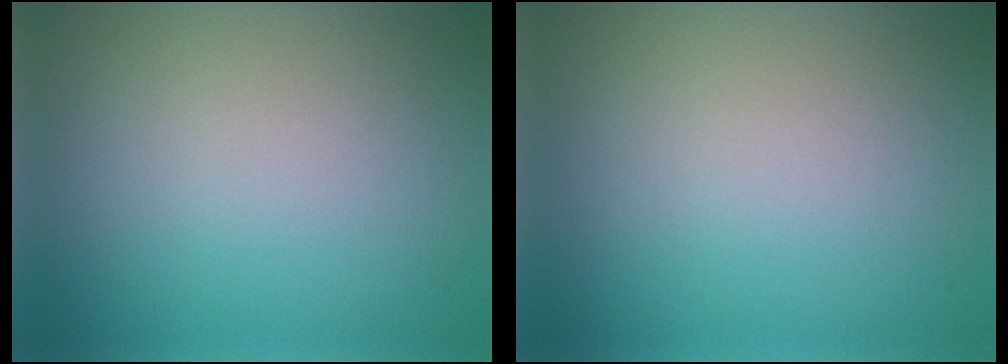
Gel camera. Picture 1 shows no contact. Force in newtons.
{"total": 0.0}